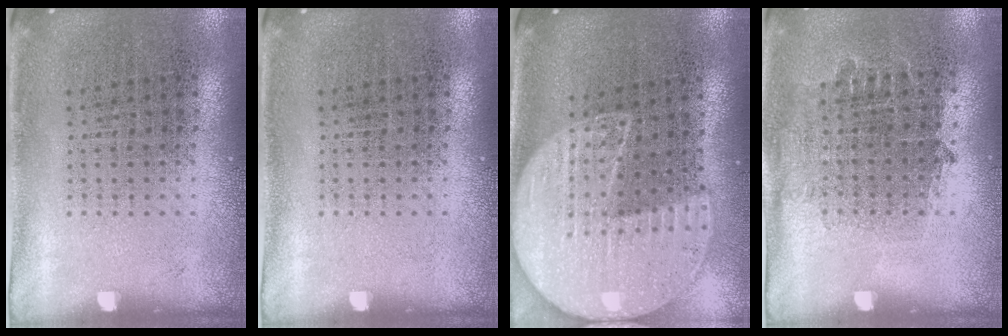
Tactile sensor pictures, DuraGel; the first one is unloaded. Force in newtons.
{"total": 0.0}
{"total": 2.1, "press": 1.8, "slide": 1.0}
{"total": 0.8, "press": 0.8, "slide": 0.3}